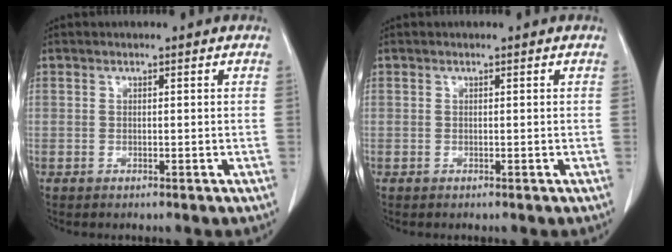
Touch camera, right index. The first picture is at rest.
{"total": 0.0}